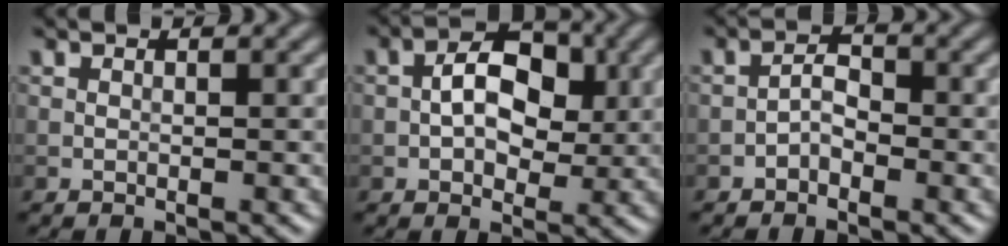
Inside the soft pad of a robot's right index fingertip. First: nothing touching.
{"total": 5.8, "force": [0.2, 3.6, 4.5], "torque": [-0.066, 0.005, -0.002]}
{"total": 1.7, "force": [-1.0, 0.8, 1.1], "torque": [-0.016, 0.009, -0.022]}